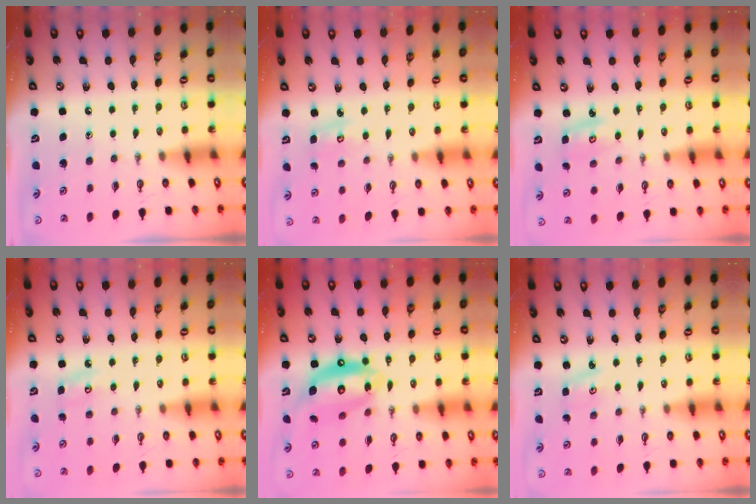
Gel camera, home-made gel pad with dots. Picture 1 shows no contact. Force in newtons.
{"total": 3.8, "press": 3.8, "slide": 0.3}
{"total": 2.6, "press": 2.6, "slide": 0.3}
{"total": 5.0, "press": 5.0, "slide": 0.2}
{"total": 15.7, "press": 15.5, "slide": 1.8}
{"total": 2.6, "press": 2.6, "slide": 0.4}